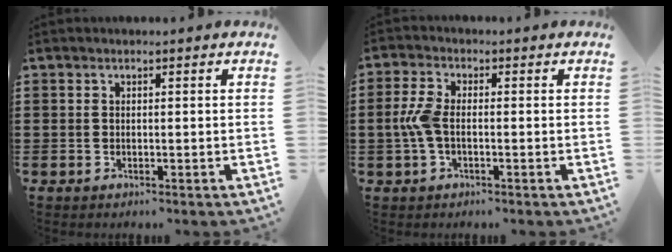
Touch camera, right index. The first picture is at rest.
{"total": 4.4, "force": [-0.7, 1.9, 3.8], "torque": [-0.098, -0.004, -0.021]}